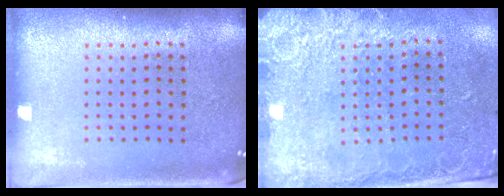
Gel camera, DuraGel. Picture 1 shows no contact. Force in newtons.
{"total": 2.7, "press": 2.0, "slide": 1.8}